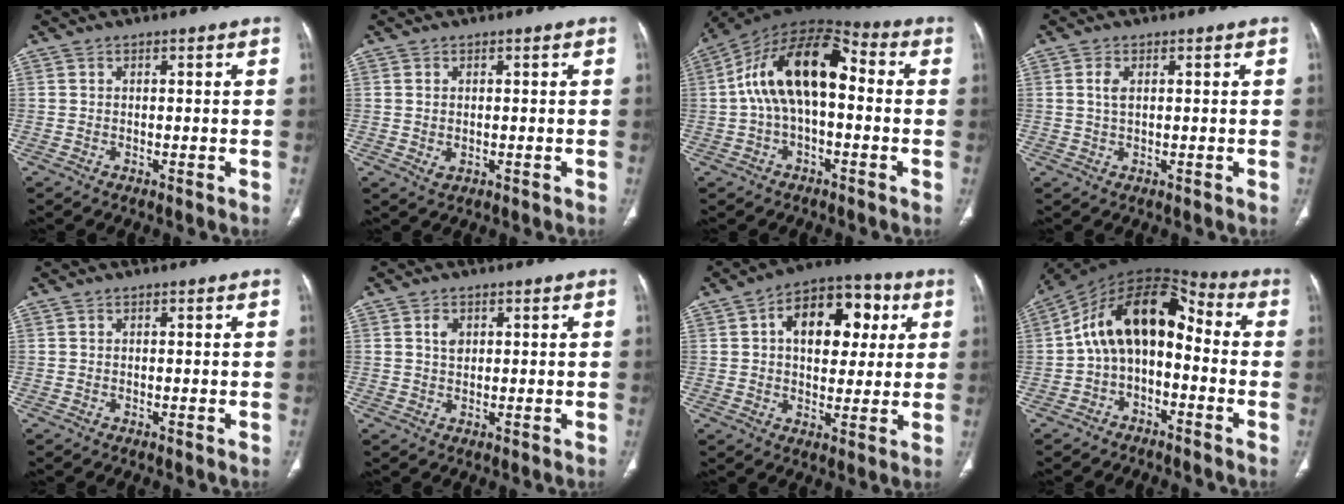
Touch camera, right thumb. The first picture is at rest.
{"total": 1.7, "force": [-0.1, 1.1, 1.3], "torque": [-0.028, -0.002, 0.003]}
{"total": 16.6, "force": [0.8, 8.5, 14.2], "torque": [-0.245, 0.050, 0.003]}
{"total": 2.1, "force": [0.5, 1.1, 1.7], "torque": [-0.036, 0.003, 0.011]}
{"total": 0.0}
{"total": 2.4, "force": [0.8, 1.8, 1.4], "torque": [-0.013, -0.001, 0.014]}
{"total": 15.4, "force": [4.0, 9.7, 11.2], "torque": [-0.116, 0.015, 0.055]}
{"total": 14.8, "force": [-1.2, 9.0, 11.6], "torque": [-0.173, 0.071, -0.034]}